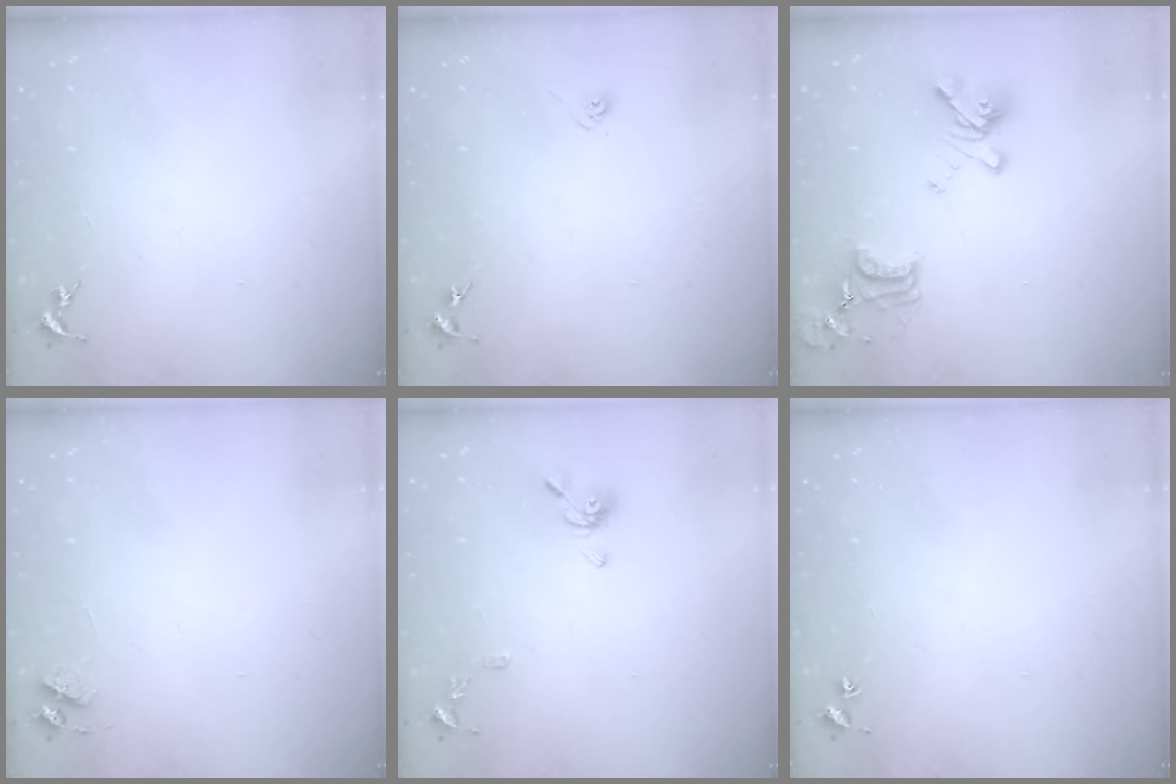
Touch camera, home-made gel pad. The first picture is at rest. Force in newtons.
{"total": 3.3, "press": 3.0, "slide": 1.2}
{"total": 16.9, "press": 16.8, "slide": 1.2}
{"total": 4.4, "press": 4.3, "slide": 0.6}
{"total": 9.4, "press": 9.4, "slide": 1.0}
{"total": 1.8, "press": 1.8, "slide": 0.2}